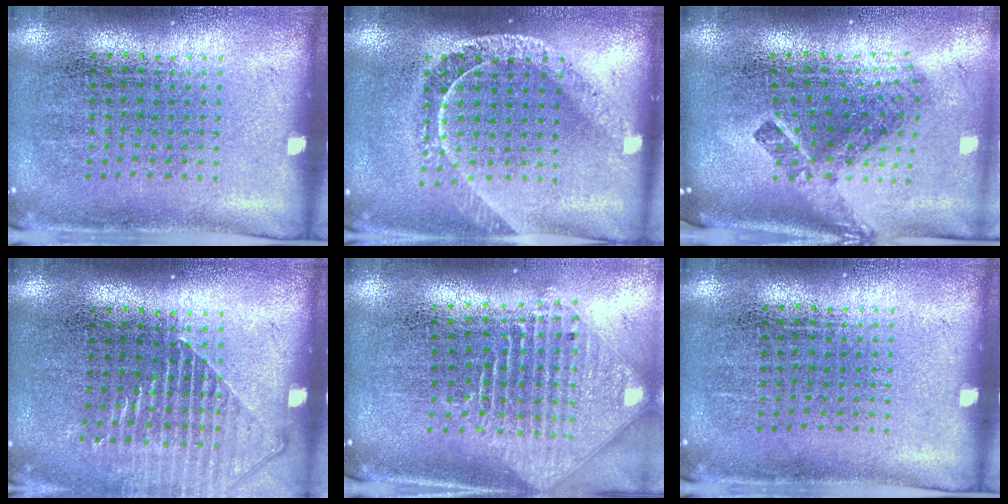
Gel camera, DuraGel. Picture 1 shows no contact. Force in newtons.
{"total": 1.7, "press": 1.4, "slide": 1.0}
{"total": 2.6, "press": 1.6, "slide": 2.1}
{"total": 1.4, "press": 1.3, "slide": 0.5}
{"total": 2.5, "press": 1.9, "slide": 1.7}
{"total": 0.0}